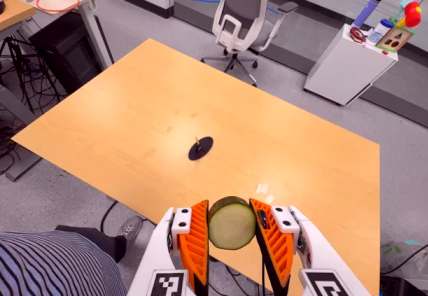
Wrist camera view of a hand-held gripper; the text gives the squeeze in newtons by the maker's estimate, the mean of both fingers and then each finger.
{"total": 11.4, "left": 10.5, "right": 12.3}